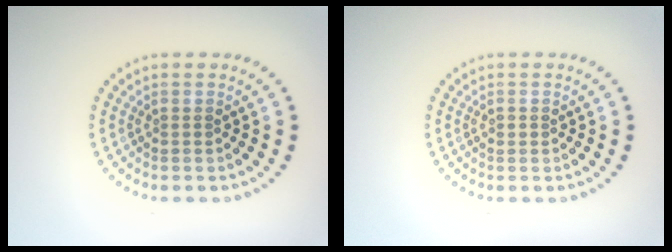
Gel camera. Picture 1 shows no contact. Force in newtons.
{"total": 0.7, "press": 0.7, "slide": 0.1}